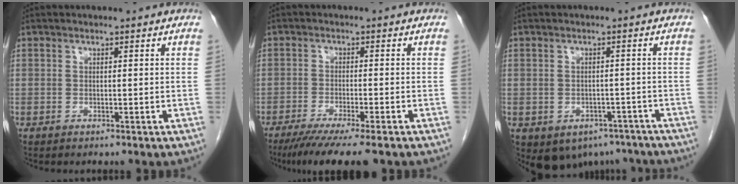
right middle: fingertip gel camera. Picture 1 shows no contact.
{"total": 9.7, "force": [-7.5, 0.3, 6.1], "torque": [-0.084, -0.021, -0.116]}
{"total": 8.8, "force": [-5.5, 6.4, 2.5], "torque": [-0.035, 0.013, -0.064]}